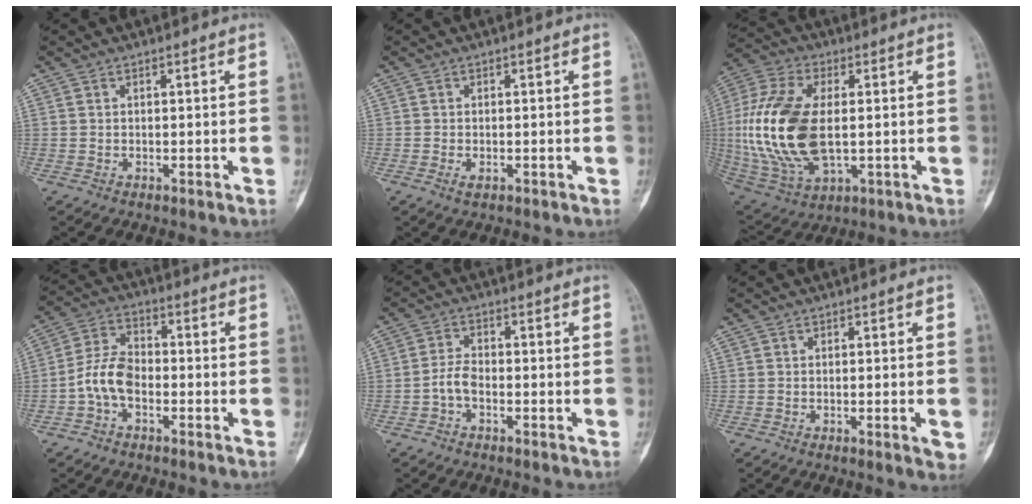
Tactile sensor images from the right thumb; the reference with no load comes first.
{"total": 1.3, "force": [-0.6, 0.6, 1.0], "torque": [-0.021, 0.000, -0.010]}
{"total": 21.4, "force": [-0.1, 11.4, 18.1], "torque": [-0.393, -0.012, 0.007]}
{"total": 7.6, "force": [-2.4, 4.7, 5.4], "torque": [-0.101, 0.030, -0.056]}
{"total": 3.2, "force": [-1.4, 1.6, 2.3], "torque": [-0.048, 0.017, -0.033]}
{"total": 3.3, "force": [-0.9, 0.6, 3.1], "torque": [-0.038, -0.004, -0.009]}